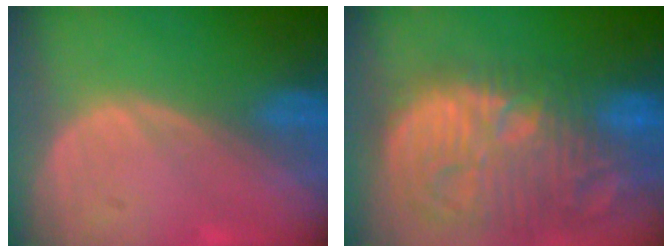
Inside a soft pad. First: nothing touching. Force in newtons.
{"total": 15.2, "press": 13.2, "slide": 7.4}